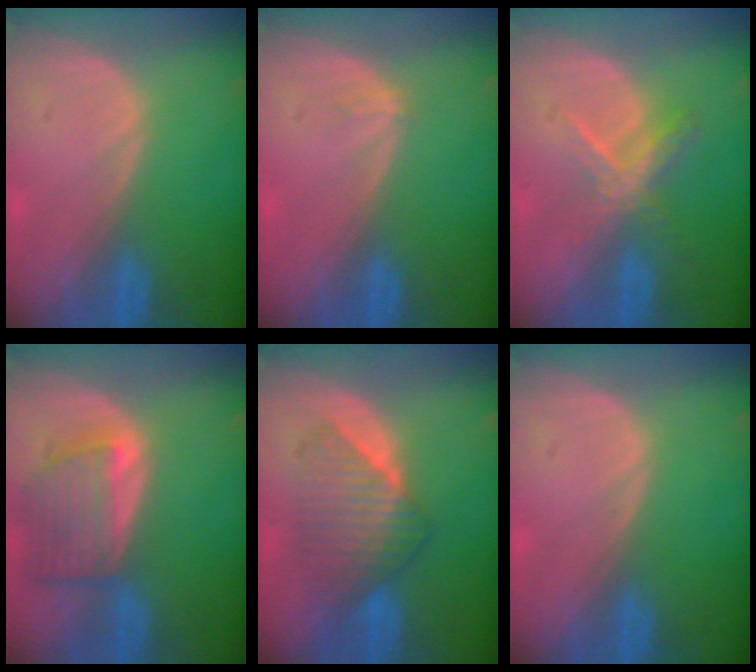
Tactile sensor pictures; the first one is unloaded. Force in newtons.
{"total": 0.9, "press": 0.6, "slide": 0.6}
{"total": 5.7, "press": 5.0, "slide": 2.7}
{"total": 7.2, "press": 6.7, "slide": 2.8}
{"total": 7.1, "press": 7.1, "slide": 0.2}
{"total": 0.0}